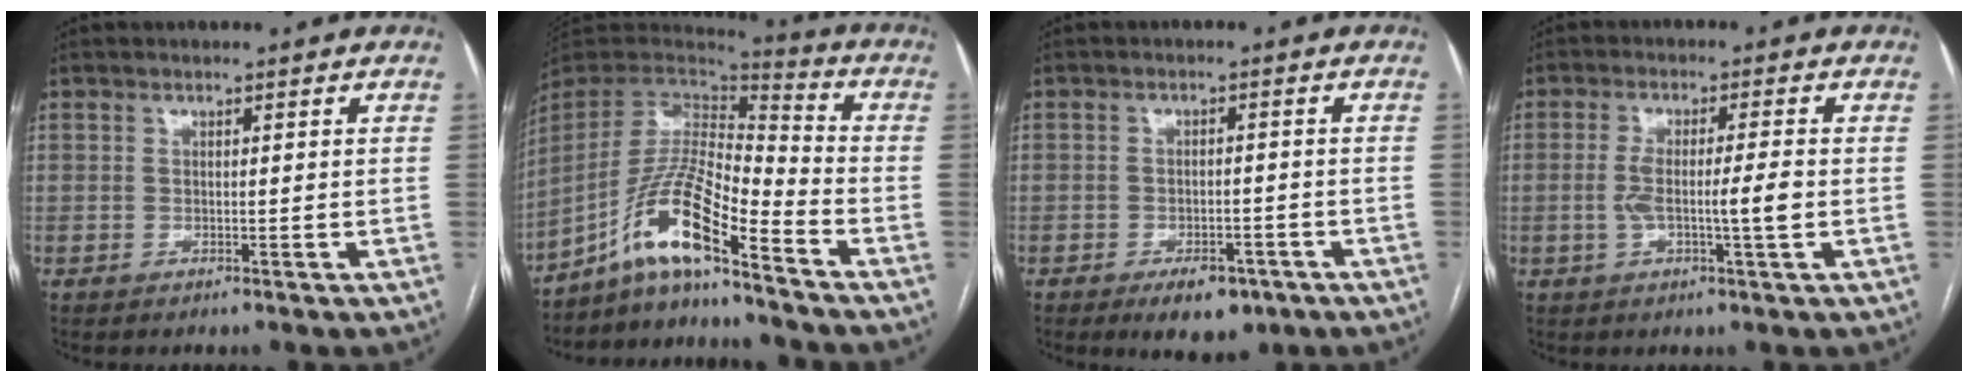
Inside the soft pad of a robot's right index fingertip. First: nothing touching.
{"total": 12.5, "force": [-8.7, 1.4, 8.9], "torque": [-0.177, 0.012, -0.161]}
{"total": 6.1, "force": [-3.9, 3.0, 3.7], "torque": [-0.049, 0.001, -0.051]}
{"total": 5.9, "force": [-0.9, 0.2, 5.8], "torque": [-0.112, 0.001, -0.014]}